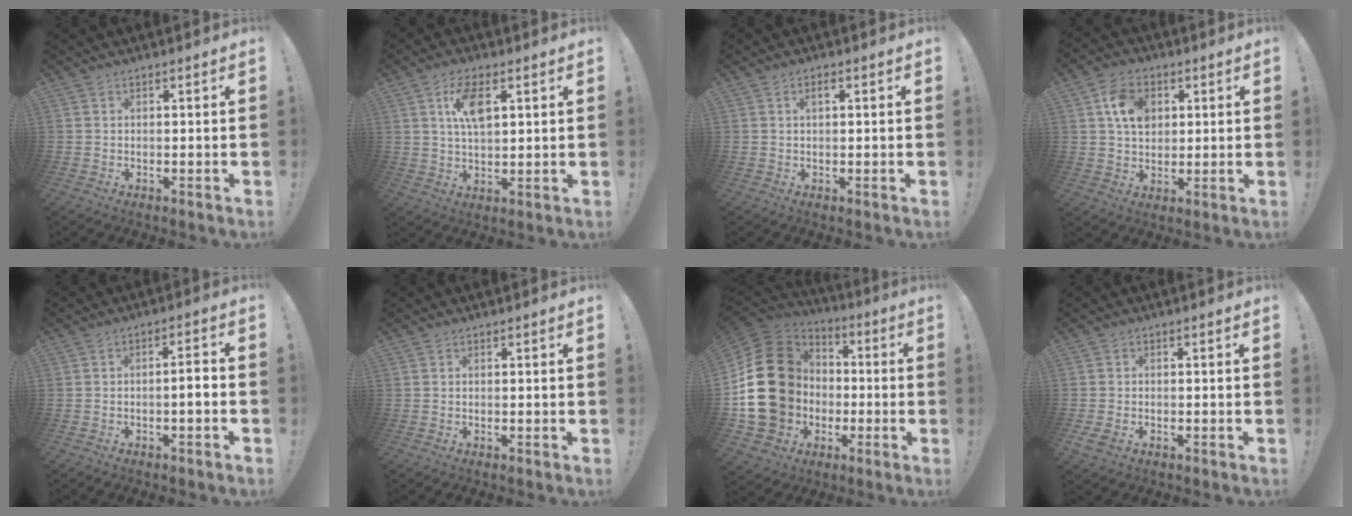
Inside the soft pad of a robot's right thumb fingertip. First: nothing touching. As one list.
[{"total": 9.0, "force": [3.2, 4.1, 7.4], "torque": [-0.123, 0.001, 0.056]}, {"total": 1.6, "force": [0.7, 0.6, 1.4], "torque": [-0.016, -0.001, 0.008]}, {"total": 10.2, "force": [3.6, 7.7, 5.6], "torque": [-0.086, 0.000, 0.071]}, {"total": 3.9, "force": [-1.4, 0.0, 3.6], "torque": [-0.061, 0.002, -0.025]}, {"total": 0.0}, {"total": 26.0, "force": [-0.7, 22.0, 13.9], "torque": [-0.250, 0.009, 0.038]}, {"total": 2.6, "force": [-1.0, 1.7, 1.7], "torque": [-0.037, -0.001, -0.019]}]